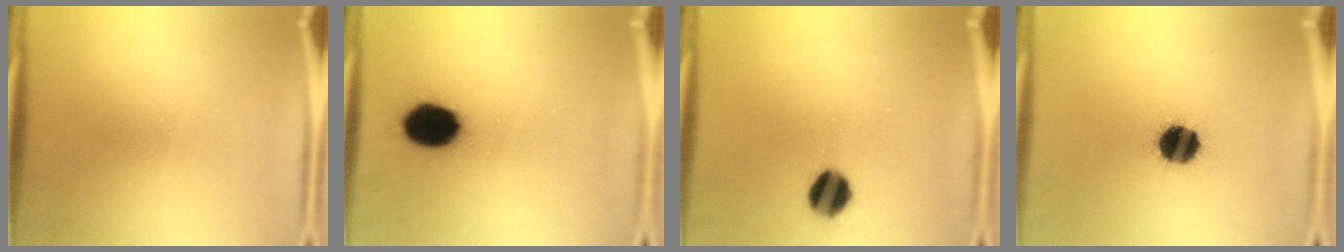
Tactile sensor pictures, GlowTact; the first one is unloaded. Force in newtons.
{"total": 12.7}
{"total": 8.3}
{"total": 11.0}